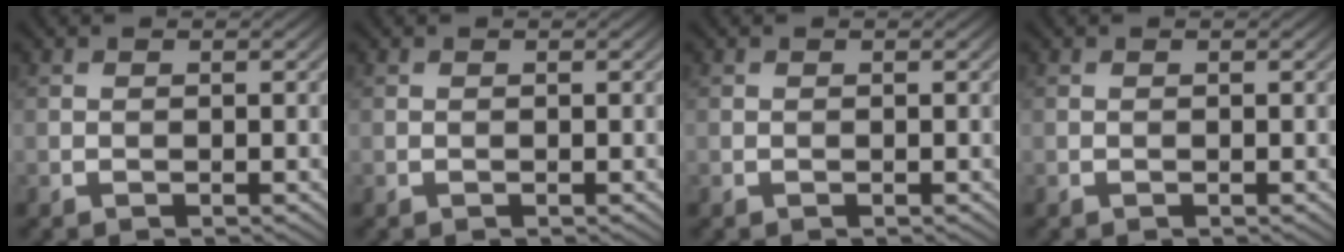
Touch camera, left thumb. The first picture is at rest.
{"total": 0.0}
{"total": 0.0}
{"total": 0.0}